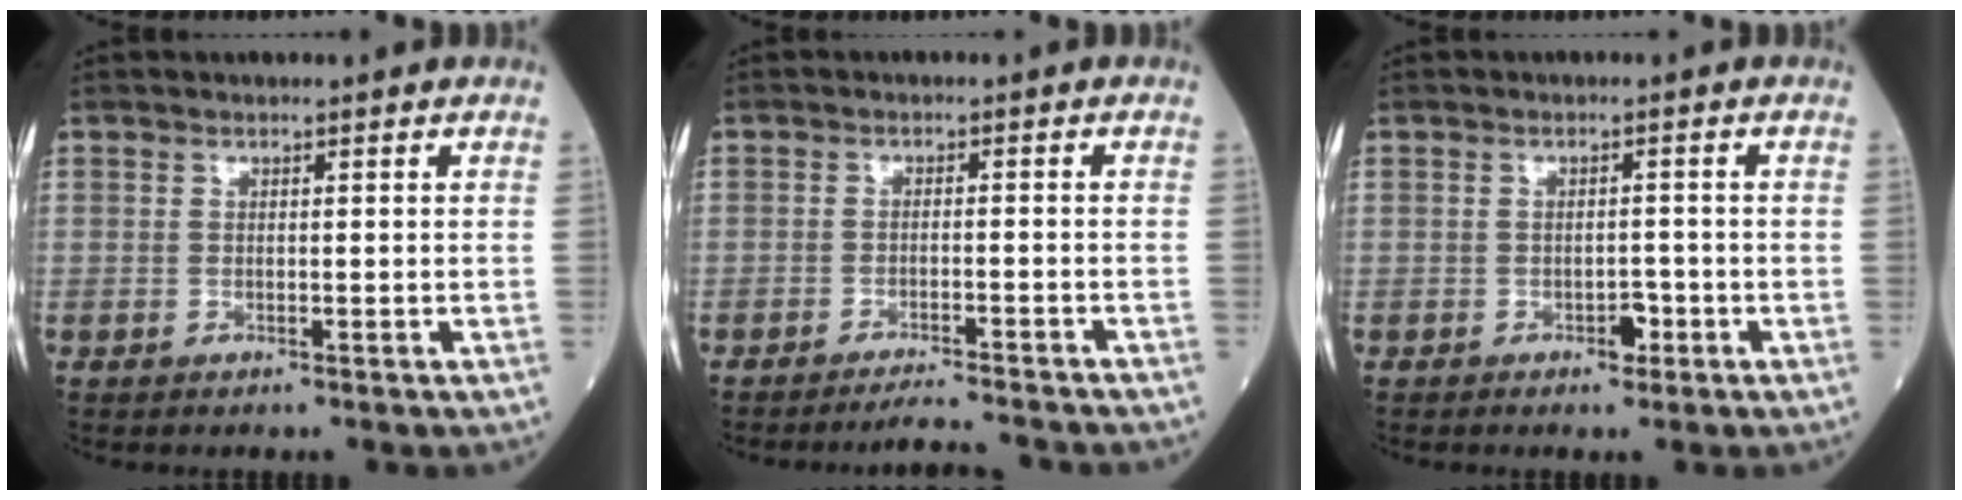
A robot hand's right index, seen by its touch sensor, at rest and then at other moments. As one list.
[{"total": 6.8, "force": [-6.5, -0.3, 2.0], "torque": [-0.023, -0.012, -0.094]}, {"total": 2.0, "force": [-1.0, 1.0, 1.4], "torque": [-0.017, 0.003, -0.013]}]